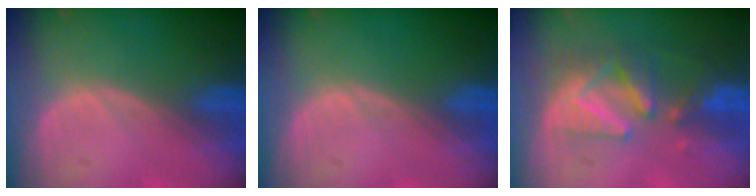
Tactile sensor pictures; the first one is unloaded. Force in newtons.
{"total": 0.0}
{"total": 8.6, "press": 8.0, "slide": 3.1}